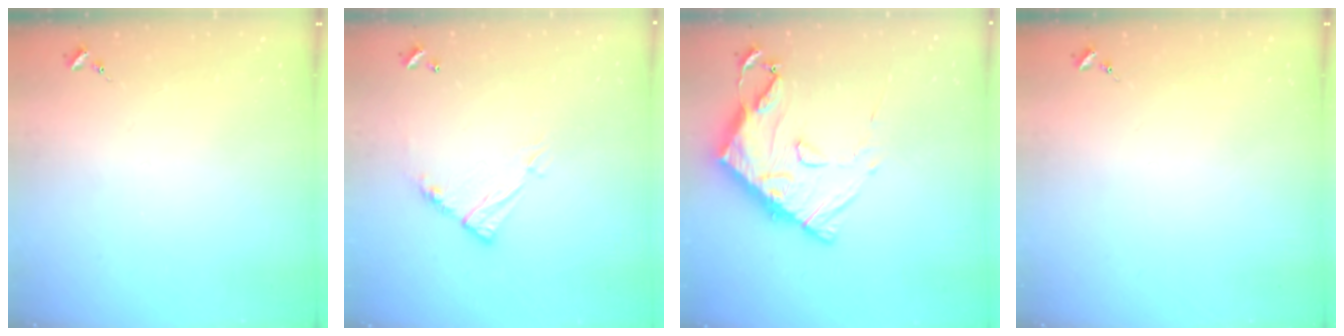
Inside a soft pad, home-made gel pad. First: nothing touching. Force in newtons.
{"total": 9.4, "press": 9.4, "slide": 0.5}
{"total": 16.0, "press": 16.0, "slide": 1.2}
{"total": 0.0}